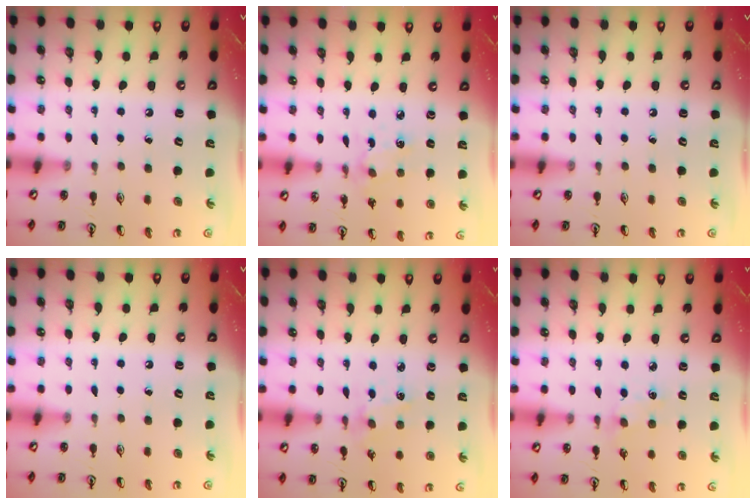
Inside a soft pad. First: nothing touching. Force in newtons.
{"total": 2.1, "press": 2.0, "slide": 0.7}
{"total": 0.0}
{"total": 0.0}
{"total": 2.0, "press": 2.0, "slide": 0.4}
{"total": 3.2, "press": 3.2, "slide": 0.4}